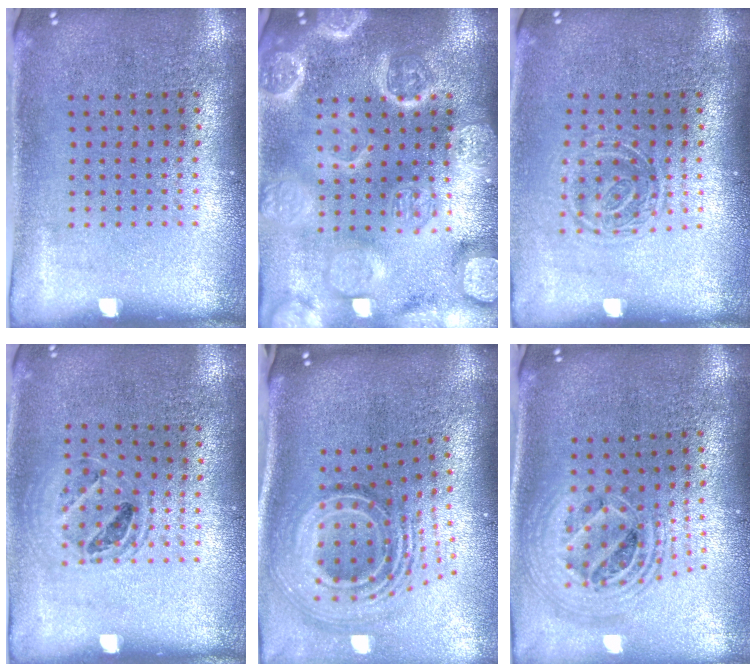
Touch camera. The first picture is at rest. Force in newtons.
{"total": 6.0, "press": 5.9, "slide": 0.7}
{"total": 1.3, "press": 1.0, "slide": 0.8}
{"total": 1.1, "press": 1.1, "slide": 0.4}
{"total": 2.8, "press": 1.8, "slide": 2.1}
{"total": 2.2, "press": 1.8, "slide": 1.3}